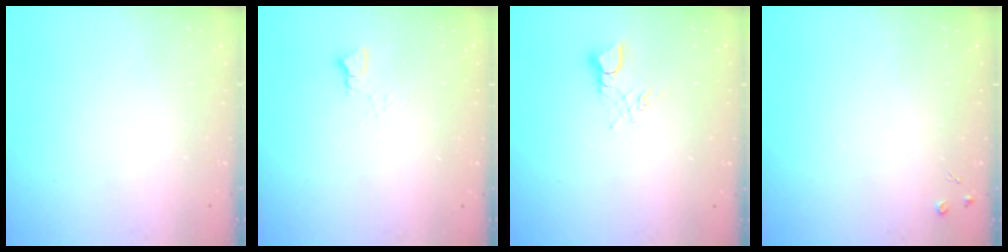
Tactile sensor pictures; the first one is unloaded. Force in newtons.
{"total": 3.2, "press": 3.2, "slide": 0.4}
{"total": 2.6, "press": 2.6, "slide": 0.4}
{"total": 3.3, "press": 3.2, "slide": 0.6}